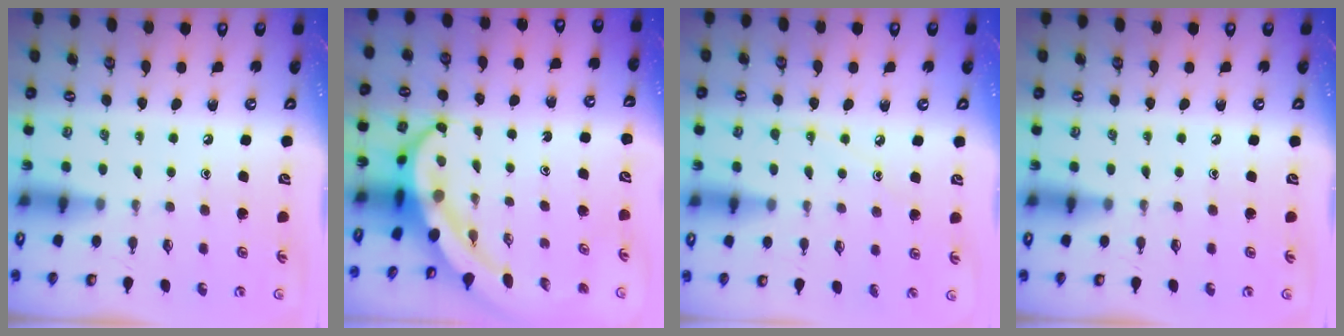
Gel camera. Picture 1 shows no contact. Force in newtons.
{"total": 7.3, "press": 7.1, "slide": 1.5}
{"total": 5.7, "press": 5.7, "slide": 0.5}
{"total": 0.0}